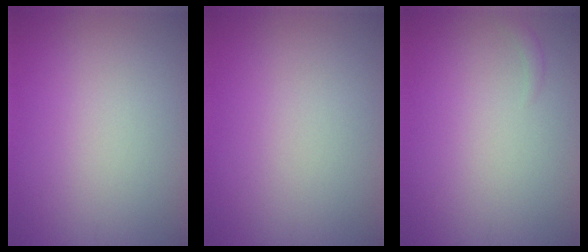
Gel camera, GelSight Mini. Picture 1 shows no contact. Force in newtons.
{"total": 0.0}
{"total": 0.5, "press": 0.5, "slide": 0.0}